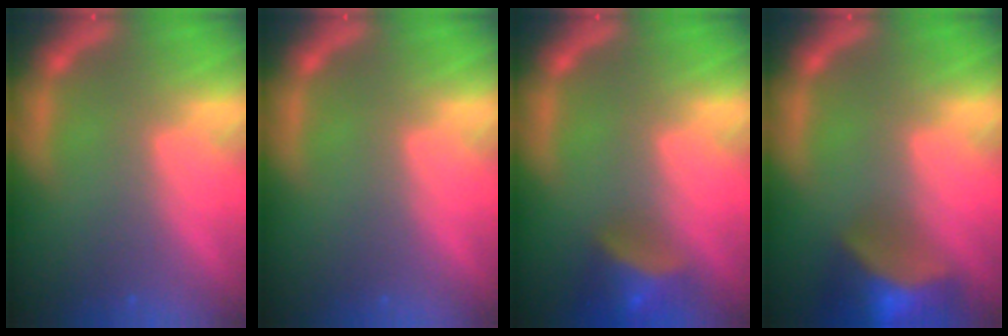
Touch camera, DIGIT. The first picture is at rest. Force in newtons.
{"total": 0.0}
{"total": 5.5}
{"total": 9.5}